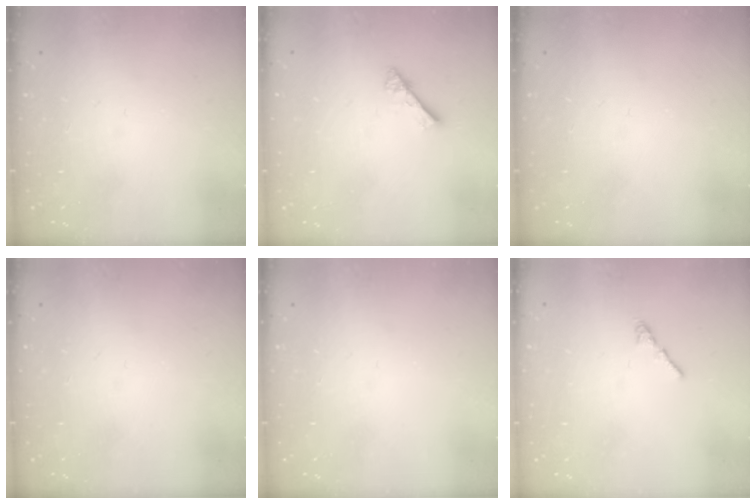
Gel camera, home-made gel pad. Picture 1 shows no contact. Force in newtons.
{"total": 2.8, "press": 2.8, "slide": 0.3}
{"total": 0.0}
{"total": 0.0}
{"total": 0.0}
{"total": 0.7, "press": 0.6, "slide": 0.4}